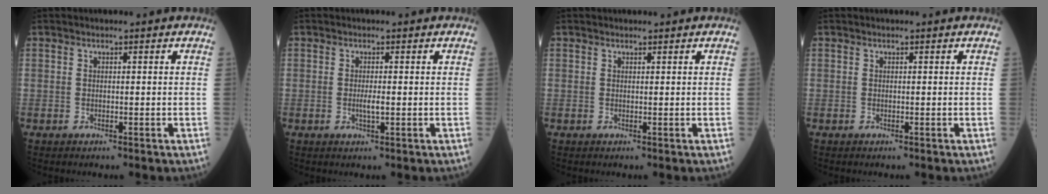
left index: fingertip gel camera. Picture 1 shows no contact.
{"total": 1.3, "force": [-0.2, 0.2, 1.3], "torque": [-0.021, -0.003, -0.003]}
{"total": 0.7, "force": [0.7, 0.2, 0.0], "torque": [-0.003, 0.000, 0.011]}
{"total": 0.0}